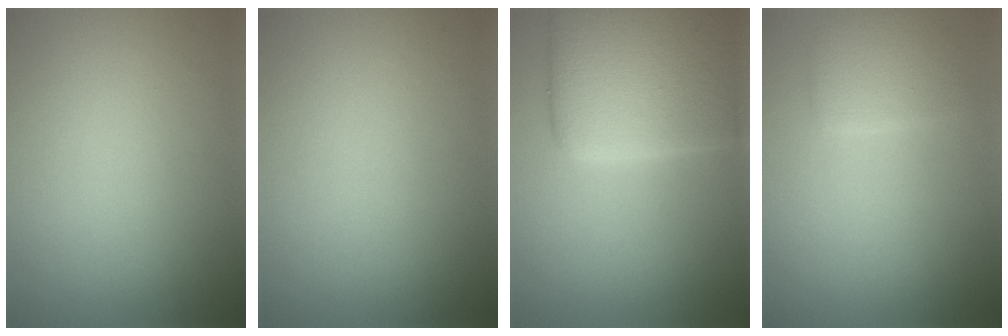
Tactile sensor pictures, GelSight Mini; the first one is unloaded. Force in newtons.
{"total": 0.0}
{"total": 8.9, "press": 8.9, "slide": 0.6}
{"total": 2.3, "press": 2.2, "slide": 0.3}